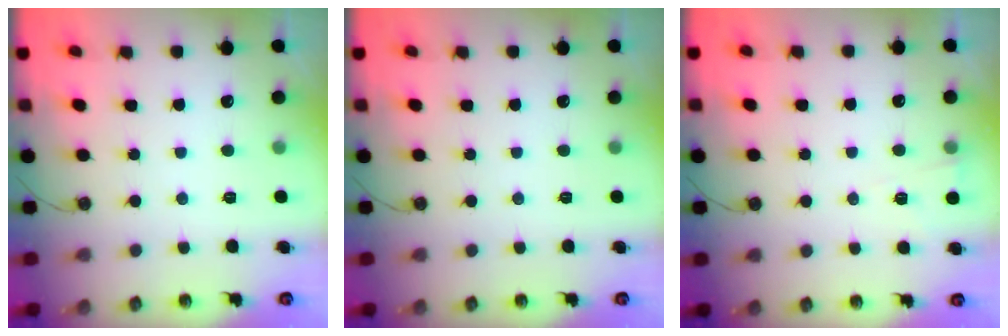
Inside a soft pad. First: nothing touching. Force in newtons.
{"total": 0.0}
{"total": 3.1, "press": 2.9, "slide": 1.1}